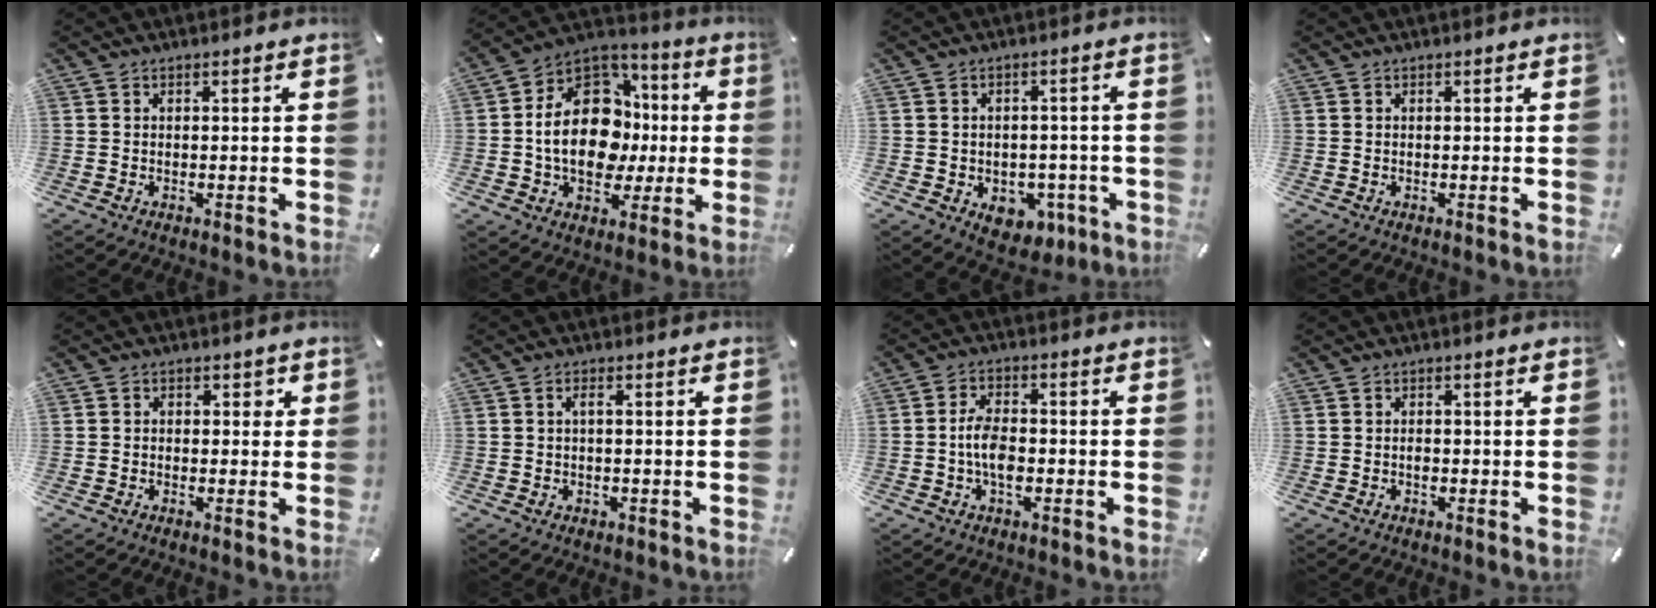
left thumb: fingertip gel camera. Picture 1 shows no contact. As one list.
[{"total": 19.2, "force": [-1.2, 14.6, 12.4], "torque": [-0.232, 0.008, -0.020]}, {"total": 6.9, "force": [-2.0, 5.7, 3.4], "torque": [-0.026, 0.010, -0.031]}, {"total": 0.0}, {"total": 2.3, "force": [-0.5, 1.9, 1.2], "torque": [-0.008, 0.006, -0.017]}, {"total": 2.0, "force": [0.1, 0.9, 1.7], "torque": [-0.034, 0.004, 0.000]}, {"total": 6.4, "force": [-1.4, 3.5, 5.2], "torque": [-0.108, 0.008, -0.028]}, {"total": 1.3, "force": [-0.3, 0.8, 0.9], "torque": [-0.019, 0.001, -0.007]}]